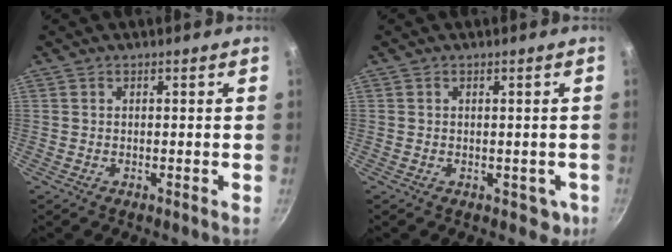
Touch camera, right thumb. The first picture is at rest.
{"total": 3.1, "force": [-0.6, 2.5, 1.7], "torque": [-0.008, 0.011, 0.003]}